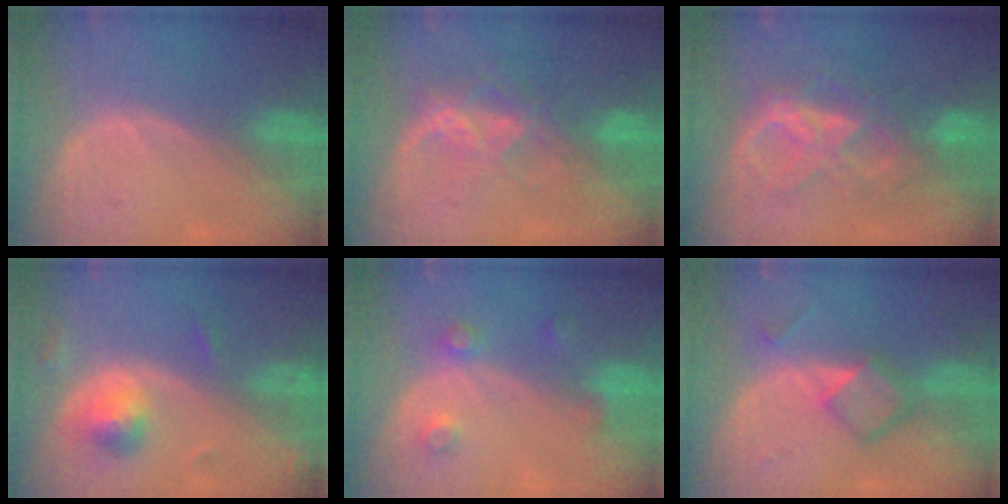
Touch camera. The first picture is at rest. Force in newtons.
{"total": 6.8, "press": 6.2, "slide": 2.8}
{"total": 7.7, "press": 7.7, "slide": 0.5}
{"total": 5.0, "press": 4.9, "slide": 1.0}
{"total": 3.6, "press": 3.4, "slide": 1.1}
{"total": 5.9, "press": 5.0, "slide": 3.1}